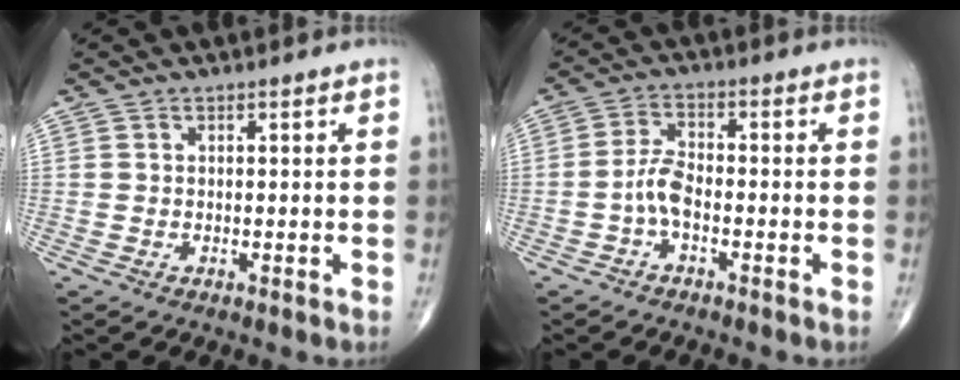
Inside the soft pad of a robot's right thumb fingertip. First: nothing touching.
{"total": 4.3, "force": [-1.6, 1.9, 3.5], "torque": [-0.070, 0.020, -0.036]}